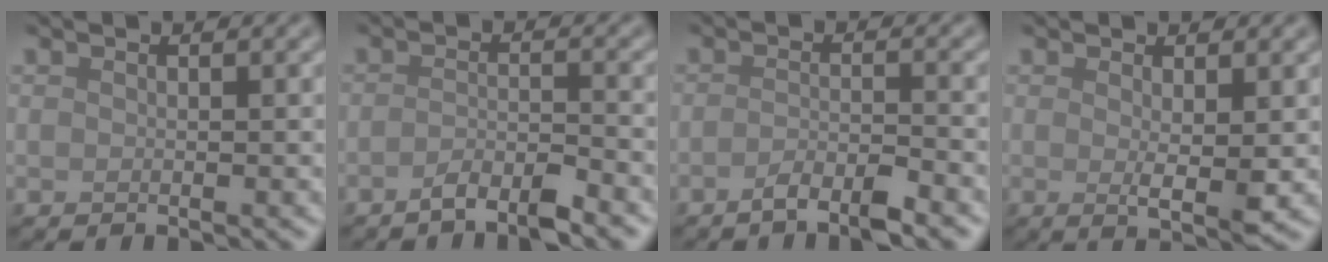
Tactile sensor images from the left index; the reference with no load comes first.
{"total": 3.0, "force": [-2.2, 0.6, 2.0], "torque": [-0.031, 0.004, -0.048]}
{"total": 3.0, "force": [-2.0, 0.6, 2.2], "torque": [-0.035, 0.004, -0.044]}
{"total": 2.4, "force": [0.4, 0.3, 2.3], "torque": [-0.036, -0.010, 0.008]}